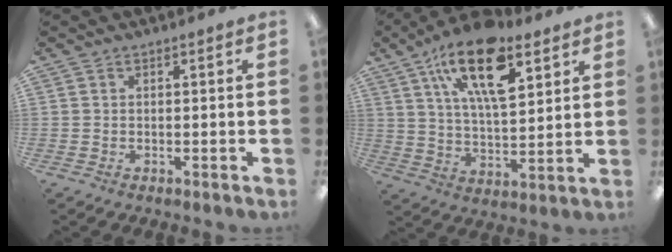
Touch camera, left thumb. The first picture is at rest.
{"total": 19.4, "force": [10.9, 8.5, 13.7], "torque": [-0.218, -0.044, 0.182]}